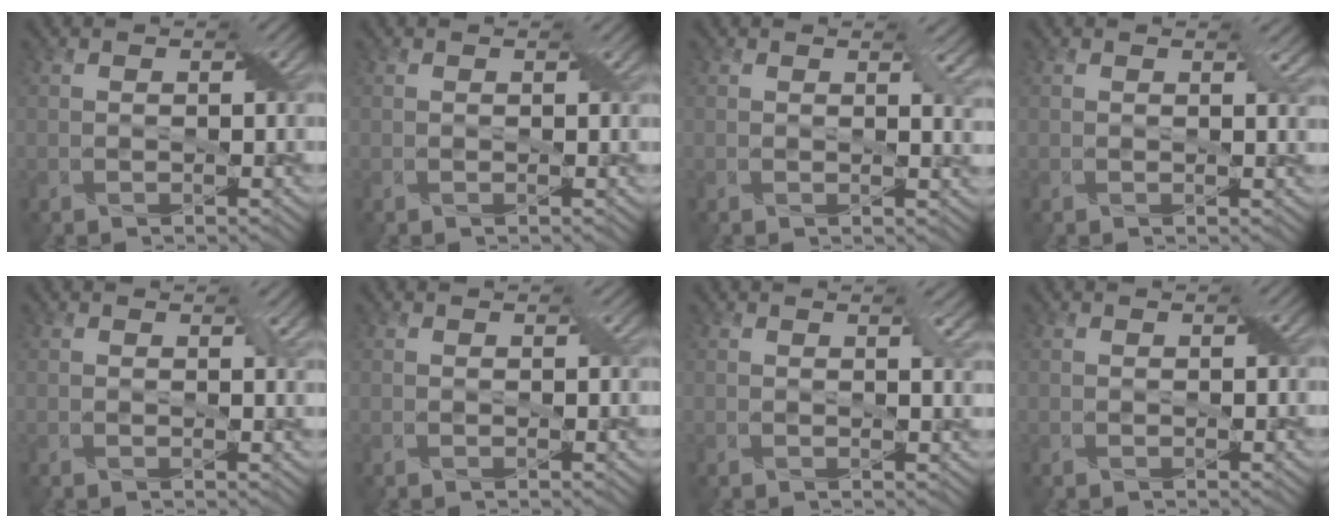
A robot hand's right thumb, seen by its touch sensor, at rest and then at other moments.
{"total": 0.0}
{"total": 2.5, "force": [1.3, 0.8, 2.0], "torque": [-0.033, -0.004, 0.023]}
{"total": 1.2, "force": [0.8, 0.2, 0.9], "torque": [-0.013, -0.004, 0.015]}
{"total": 1.2, "force": [0.7, 0.4, 0.8], "torque": [-0.013, -0.004, 0.014]}
{"total": 0.0}
{"total": 1.8, "force": [1.0, 0.3, 1.4], "torque": [-0.022, -0.002, 0.019]}
{"total": 0.0}